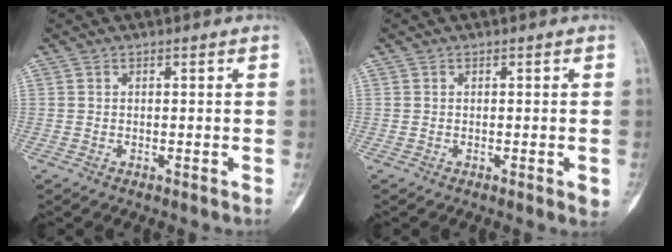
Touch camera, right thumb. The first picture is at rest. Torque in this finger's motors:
{"motor_torque": [0.70, 0.09, -0.15, 0.03, 0.05]}